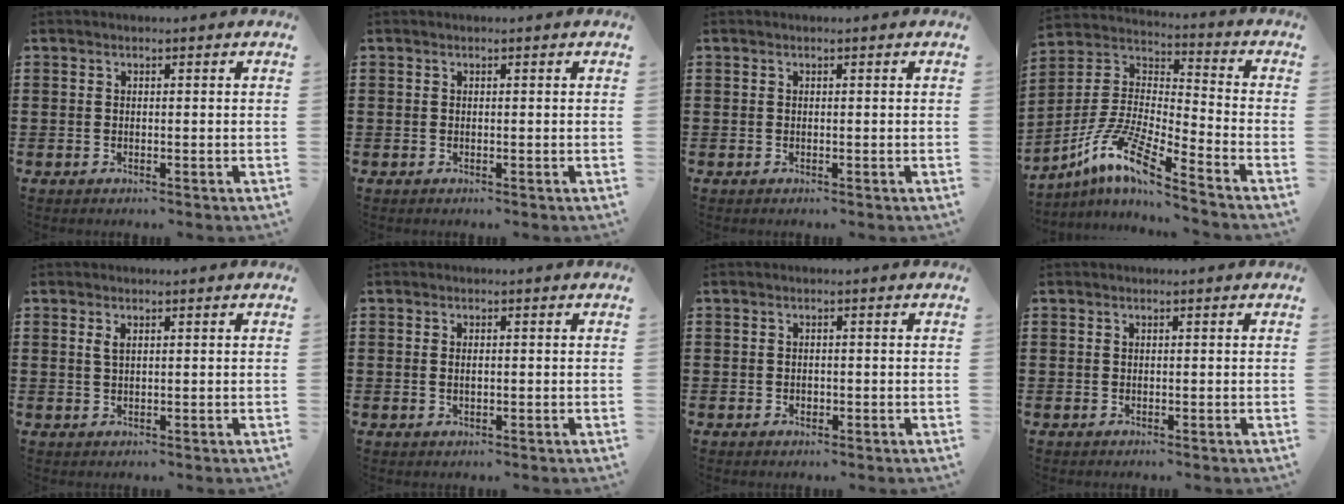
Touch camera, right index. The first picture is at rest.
{"total": 0.0}
{"total": 0.0}
{"total": 10.3, "force": [-8.1, 1.0, 6.3], "torque": [-0.142, -0.008, -0.166]}
{"total": 1.5, "force": [0.6, 0.6, 1.2], "torque": [-0.025, 0.003, 0.011]}
{"total": 1.3, "force": [0.0, 0.6, 1.2], "torque": [-0.025, 0.003, -0.001]}
{"total": 0.7, "force": [-0.2, 0.6, 0.2], "torque": [-0.007, 0.002, -0.005]}
{"total": 0.0}